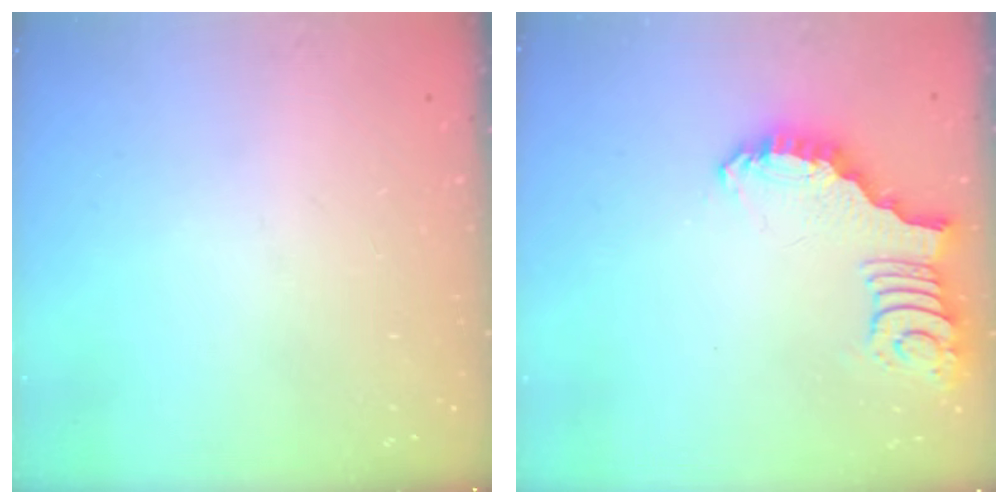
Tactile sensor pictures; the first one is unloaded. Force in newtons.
{"total": 2.6, "press": 2.6, "slide": 0.3}